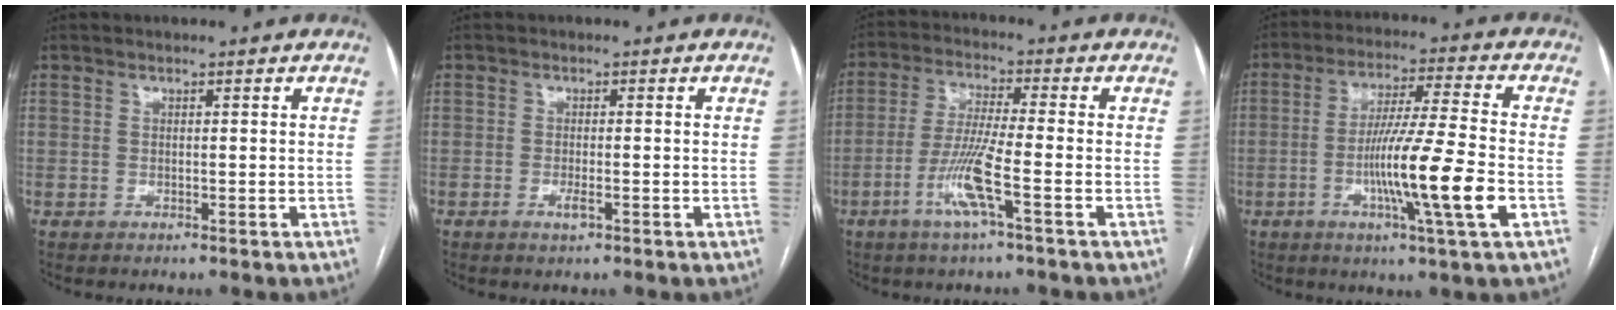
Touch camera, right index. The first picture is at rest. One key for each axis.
{"total": 1.5, "fx": -0.7, "fy": 0.3, "fz": 1.3, "tx": -0.022, "ty": -0.001, "tz": -0.012}
{"total": 8.2, "fx": -3.4, "fy": -0.4, "fz": 7.4, "tx": -0.151, "ty": -0.007, "tz": -0.070}
{"total": 13.2, "fx": -3.6, "fy": -1.0, "fz": 12.6, "tx": -0.227, "ty": -0.014, "tz": -0.069}